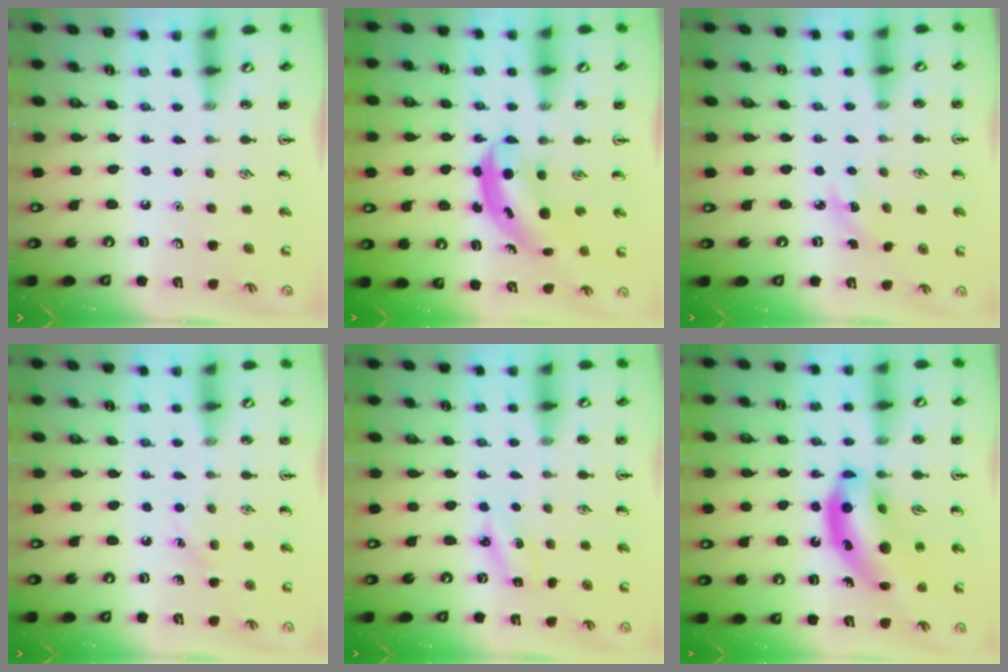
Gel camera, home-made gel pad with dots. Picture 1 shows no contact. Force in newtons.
{"total": 4.7, "press": 4.6, "slide": 0.5}
{"total": 2.7, "press": 2.5, "slide": 1.0}
{"total": 5.3, "press": 5.0, "slide": 1.6}
{"total": 2.6, "press": 2.4, "slide": 0.8}
{"total": 16.4, "press": 15.7, "slide": 4.8}